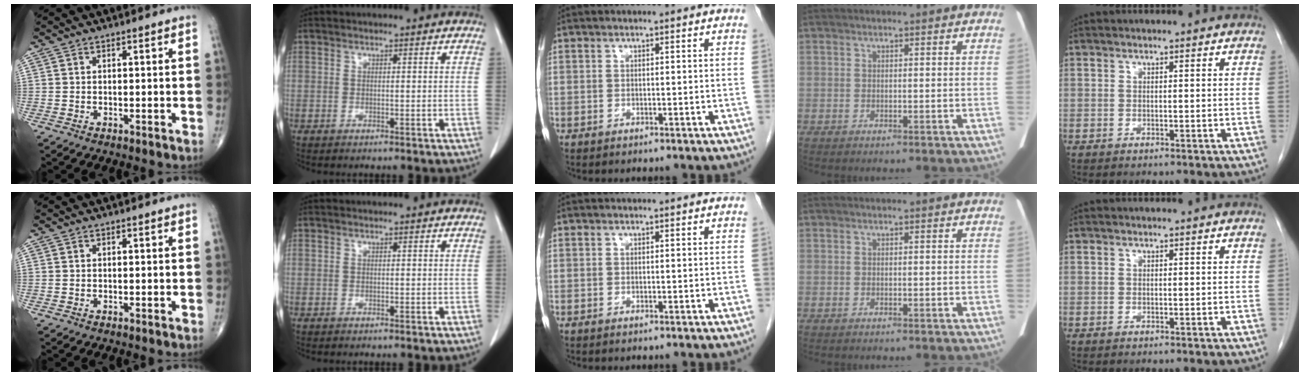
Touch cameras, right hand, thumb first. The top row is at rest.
{}